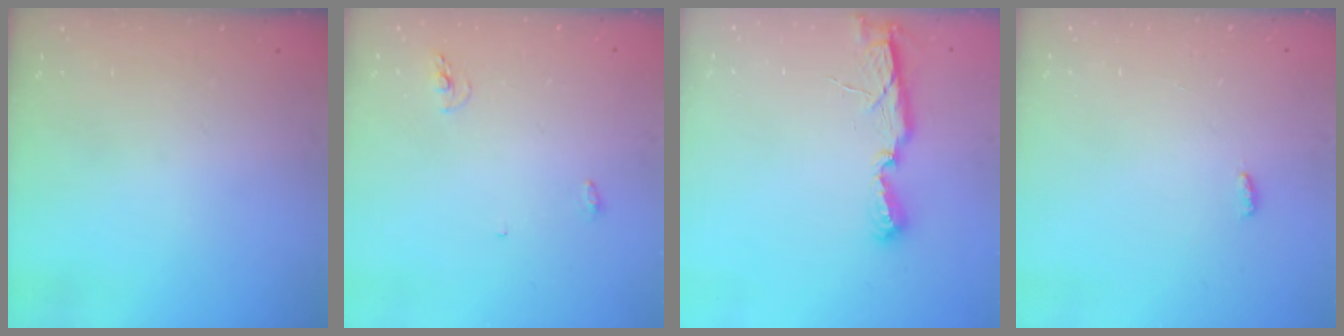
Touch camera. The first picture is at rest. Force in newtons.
{"total": 4.5, "press": 4.2, "slide": 1.5}
{"total": 6.7, "press": 6.7, "slide": 0.8}
{"total": 3.1, "press": 2.7, "slide": 1.5}